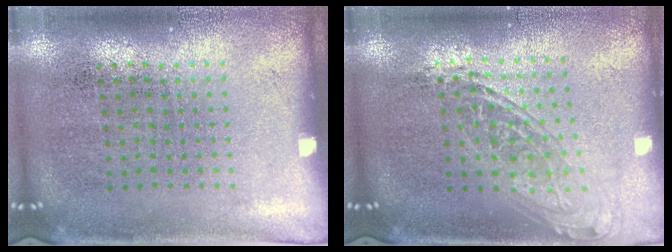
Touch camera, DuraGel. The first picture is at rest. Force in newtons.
{"total": 1.7, "press": 1.4, "slide": 0.9}